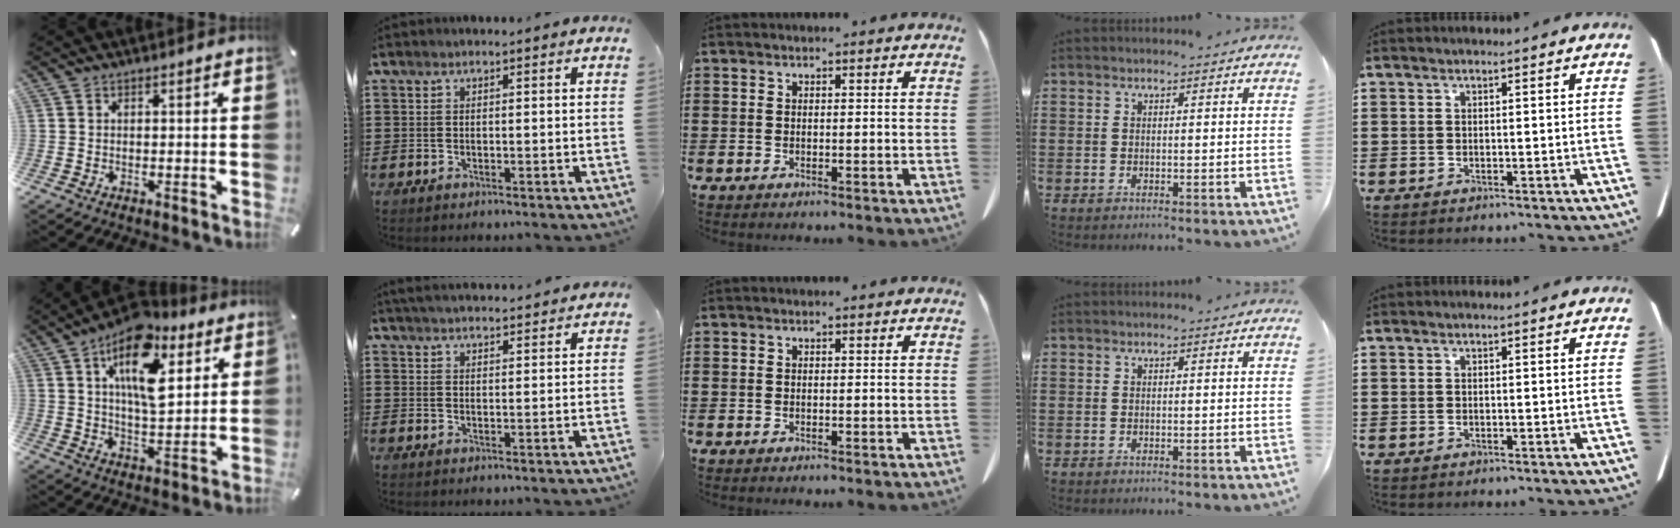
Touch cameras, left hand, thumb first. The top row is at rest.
{"thumb": {"total": 17.2, "force": [8.8, 8.6, 12.0], "torque": [-0.194, -0.028, 0.148]}, "index": {"total": 3.3, "force": [3.2, 0.0, 0.4], "torque": [-0.017, -0.009, 0.061]}}